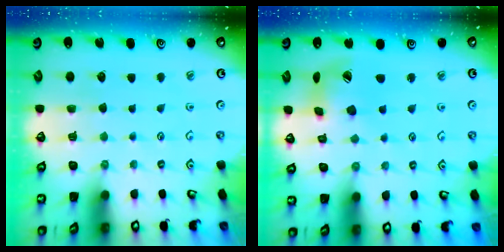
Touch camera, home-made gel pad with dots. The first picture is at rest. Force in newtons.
{"total": 11.4, "press": 11.3, "slide": 1.4}